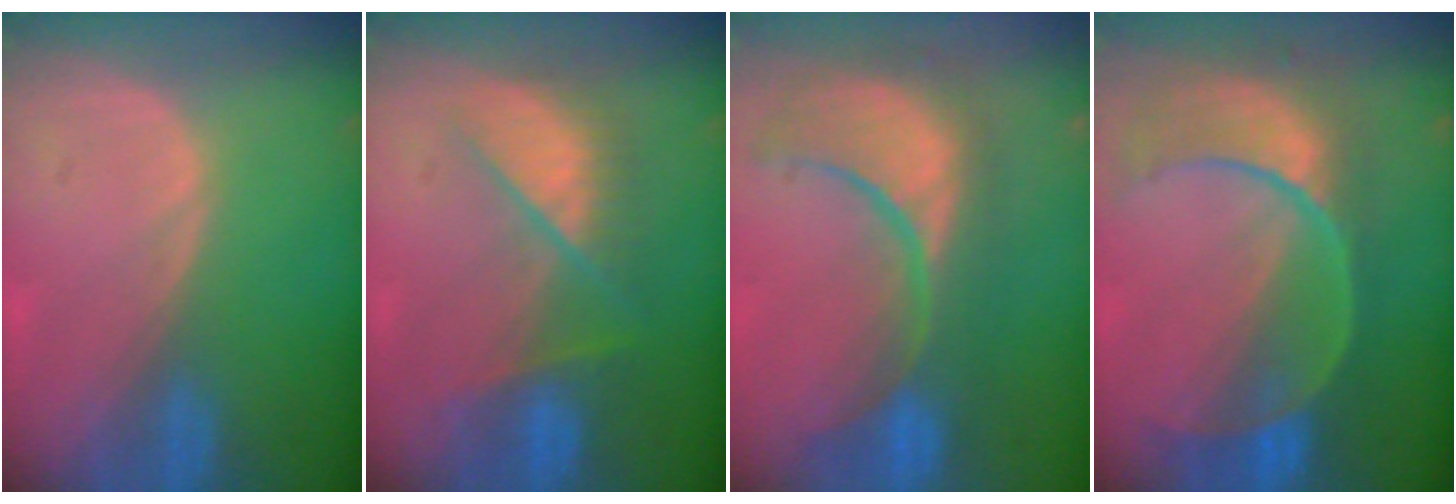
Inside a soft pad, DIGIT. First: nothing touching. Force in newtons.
{"total": 7.1, "press": 7.0, "slide": 0.6}
{"total": 12.1, "press": 11.0, "slide": 5.1}
{"total": 10.9, "press": 9.3, "slide": 5.7}